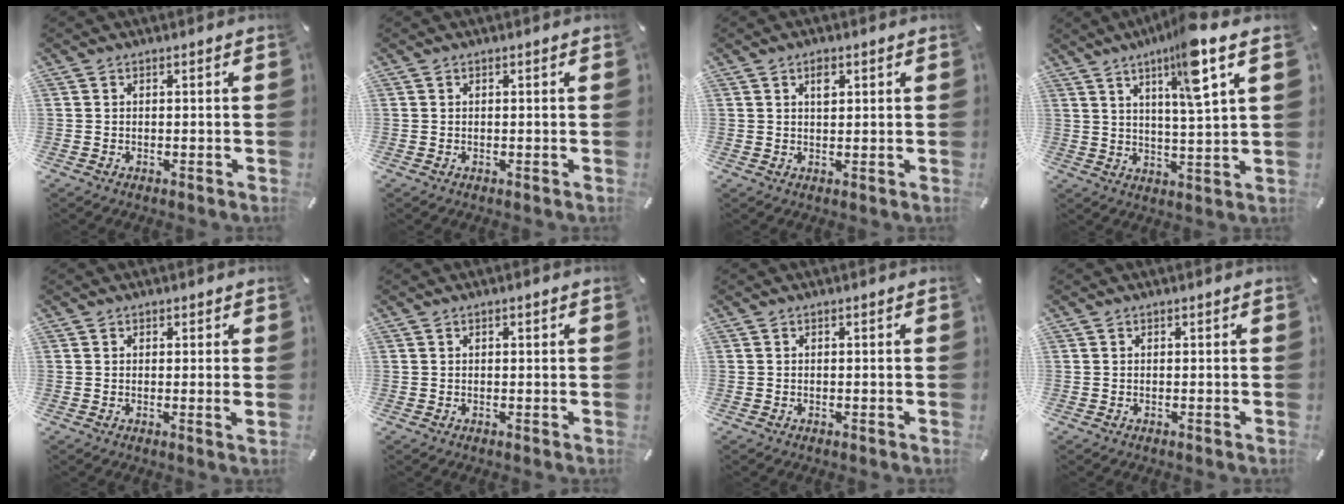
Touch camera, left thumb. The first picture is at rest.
{"total": 0.0}
{"total": 2.6, "force": [1.2, 1.4, 1.9], "torque": [-0.027, -0.003, 0.016]}
{"total": 11.9, "force": [6.9, 1.5, 9.6], "torque": [-0.149, -0.032, 0.108]}
{"total": 1.4, "force": [0.5, 0.4, 1.2], "torque": [-0.018, -0.004, 0.007]}
{"total": 0.8, "force": [0.3, 0.3, 0.6], "torque": [-0.011, 0.002, 0.005]}
{"total": 0.0}
{"total": 0.0}